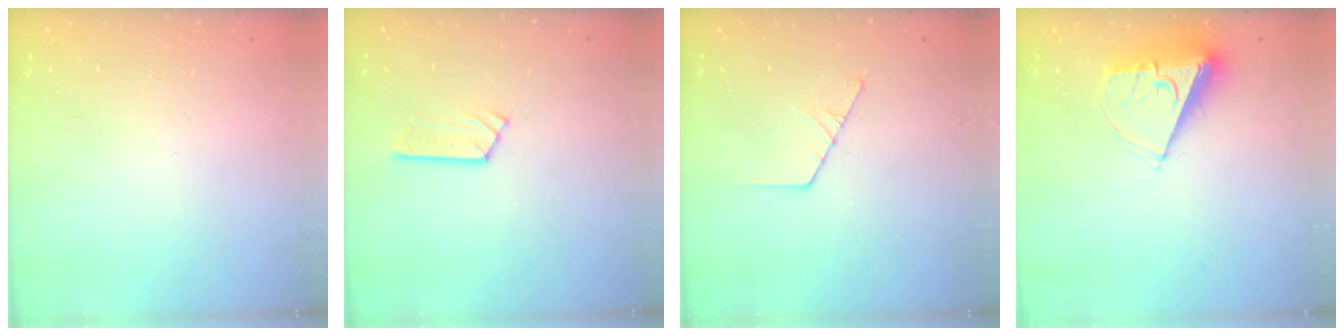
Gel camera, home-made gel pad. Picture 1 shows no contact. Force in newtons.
{"total": 3.5, "press": 3.5, "slide": 0.1}
{"total": 2.6, "press": 2.6, "slide": 0.3}
{"total": 8.4, "press": 8.4, "slide": 0.5}